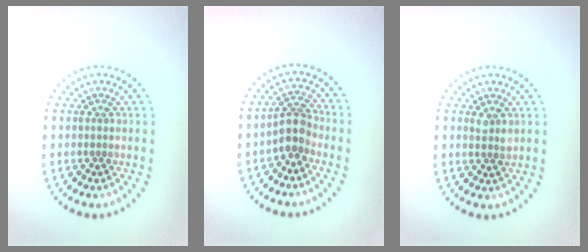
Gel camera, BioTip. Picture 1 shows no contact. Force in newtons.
{"total": 2.5, "press": 2.0, "slide": 1.5}
{"total": 1.1, "press": 1.0, "slide": 0.4}